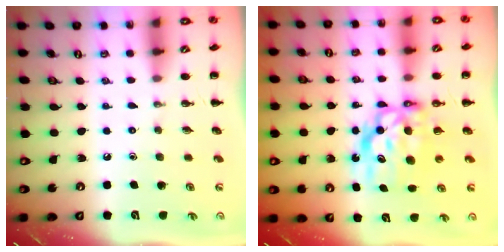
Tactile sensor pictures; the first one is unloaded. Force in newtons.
{"total": 9.1, "press": 8.9, "slide": 2.0}